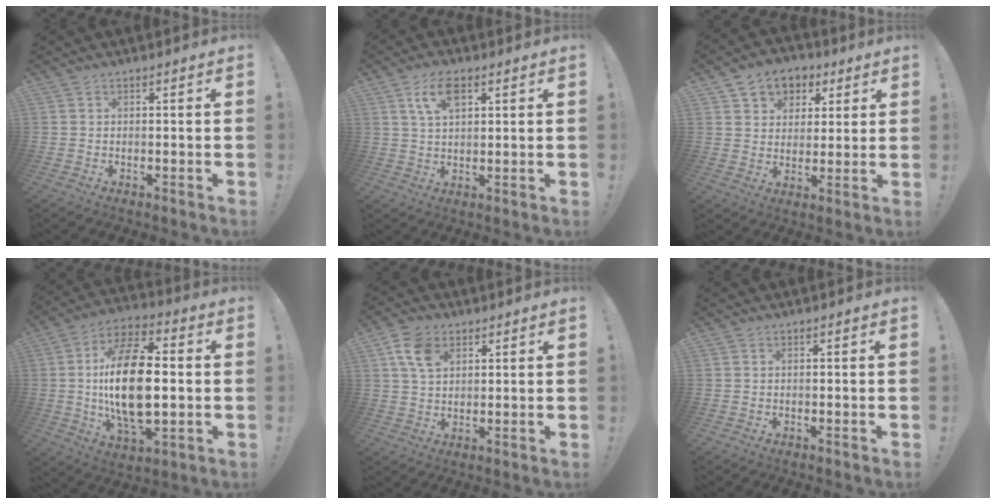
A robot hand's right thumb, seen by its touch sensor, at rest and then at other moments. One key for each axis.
{"total": 7.3, "fx": 3.2, "fy": 3.7, "fz": 5.4, "tx": -0.098, "ty": 0.003, "tz": 0.060}
{"total": 7.7, "fx": 3.2, "fy": 6.8, "fz": 1.8, "tx": -0.020, "ty": -0.018, "tz": 0.064}
{"total": 21.5, "fx": 0.2, "fy": 11.2, "fz": 18.3, "tx": -0.332, "ty": -0.003, "tz": -0.002}
{"total": 8.7, "fx": 3.9, "fy": 5.7, "fz": 5.3, "tx": -0.094, "ty": -0.005, "tz": 0.074}
{"total": 0.0}